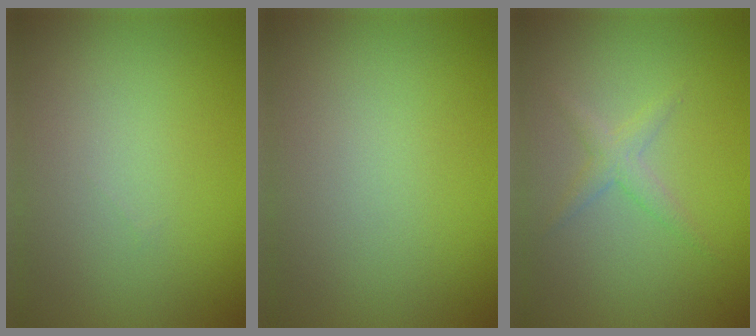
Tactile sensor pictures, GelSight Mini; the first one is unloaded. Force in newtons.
{"total": 0.0}
{"total": 1.6, "press": 1.6, "slide": 0.1}